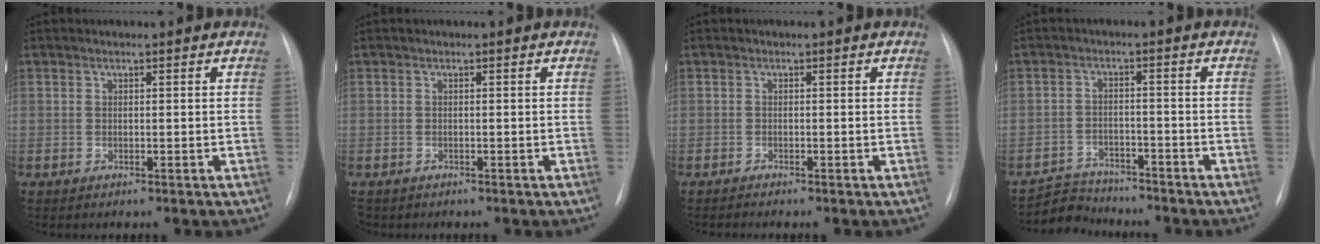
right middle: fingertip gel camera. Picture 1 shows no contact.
{"total": 1.6, "force": [-1.3, 1.0, 0.3], "torque": [-0.009, -0.001, -0.017]}
{"total": 0.6, "force": [-0.6, -0.2, 0.1], "torque": [-0.004, -0.003, -0.012]}
{"total": 5.3, "force": [-5.0, 1.3, -0.9], "torque": [0.015, 0.002, -0.087]}